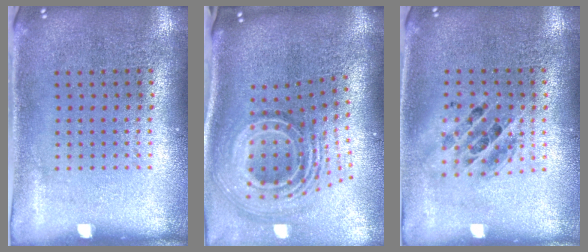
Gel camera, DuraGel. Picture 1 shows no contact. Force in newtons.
{"total": 2.8, "press": 1.8, "slide": 2.1}
{"total": 1.4, "press": 1.3, "slide": 0.7}